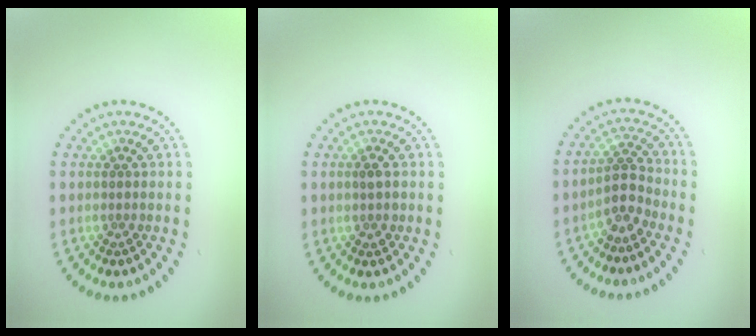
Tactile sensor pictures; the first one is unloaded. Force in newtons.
{"total": 1.2, "press": 1.2, "slide": 0.1}
{"total": 2.5, "press": 2.0, "slide": 1.5}